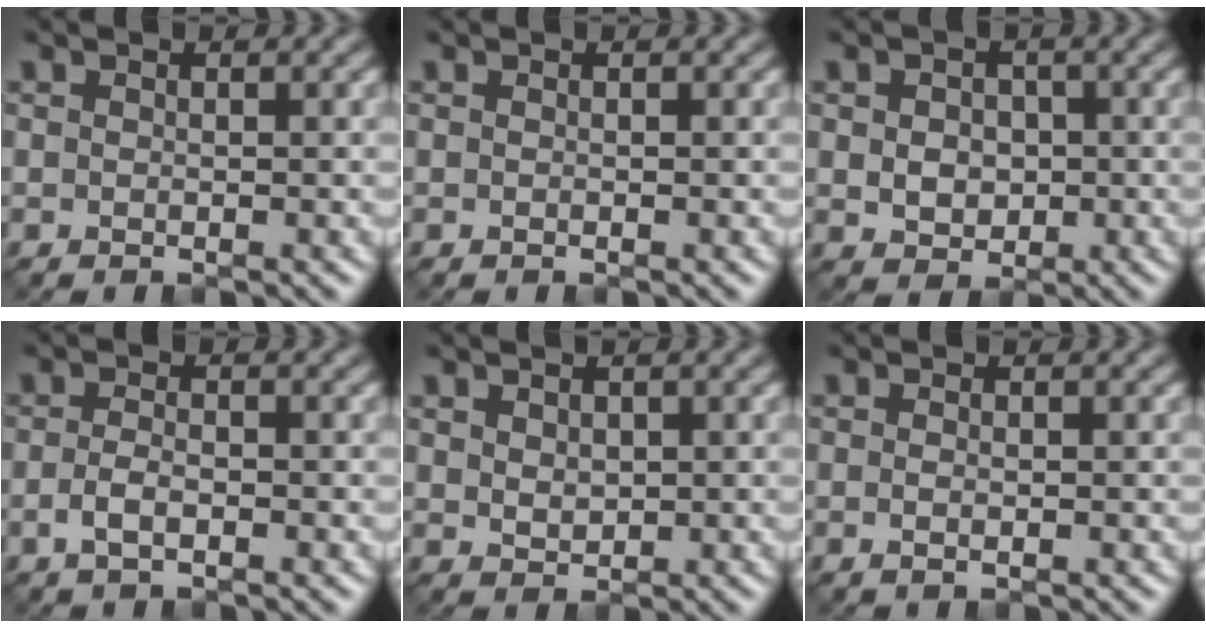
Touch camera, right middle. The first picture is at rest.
{"total": 0.0}
{"total": 3.6, "force": [-0.1, 3.0, 2.1], "torque": [-0.025, -0.002, -0.005]}
{"total": 1.9, "force": [-0.7, 0.9, 1.5], "torque": [-0.033, -0.002, -0.016]}
{"total": 1.5, "force": [0.5, 1.1, 0.8], "torque": [-0.015, -0.003, 0.014]}
{"total": 0.9, "force": [-0.1, 0.5, 0.8], "torque": [-0.018, -0.003, -0.002]}